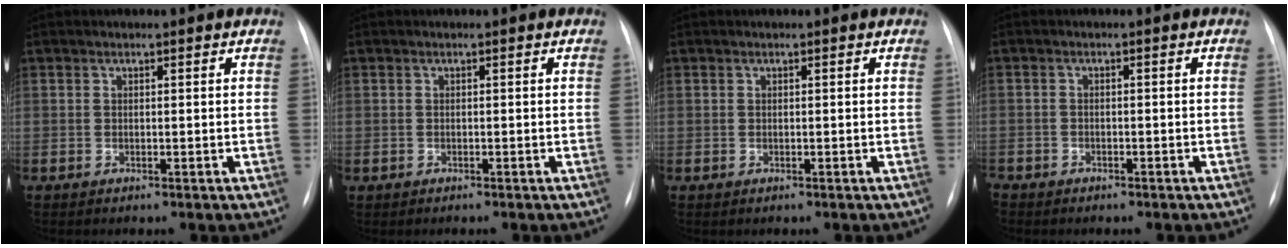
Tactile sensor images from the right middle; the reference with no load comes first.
{"total": 0.0}
{"total": 0.0}
{"total": 3.2, "force": [-2.6, 1.7, 0.9], "torque": [-0.015, 0.000, -0.034]}